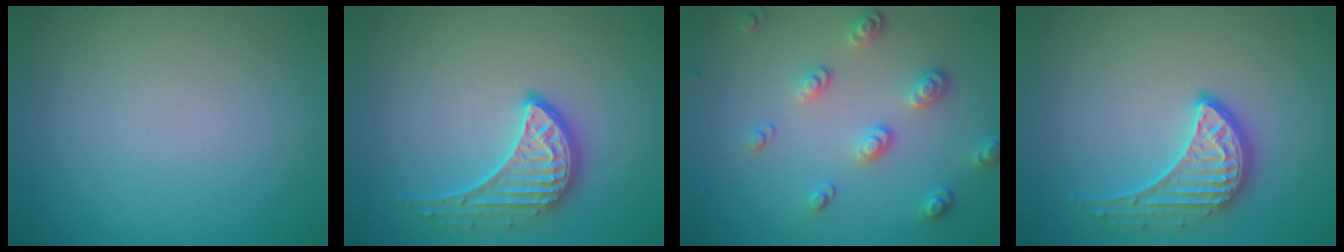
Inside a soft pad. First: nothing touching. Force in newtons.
{"total": 3.5, "press": 3.0, "slide": 1.7}
{"total": 3.2, "press": 2.6, "slide": 1.9}
{"total": 3.5, "press": 3.0, "slide": 1.7}